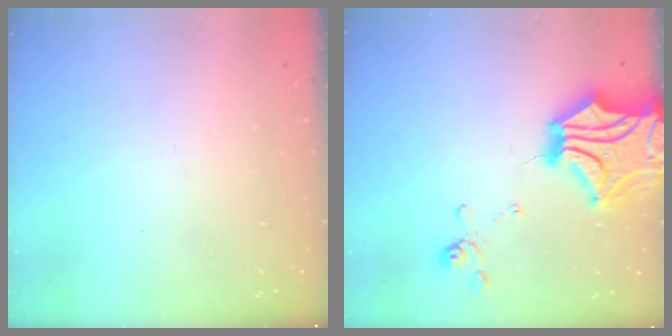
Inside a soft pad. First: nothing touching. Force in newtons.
{"total": 14.1, "press": 13.6, "slide": 3.7}